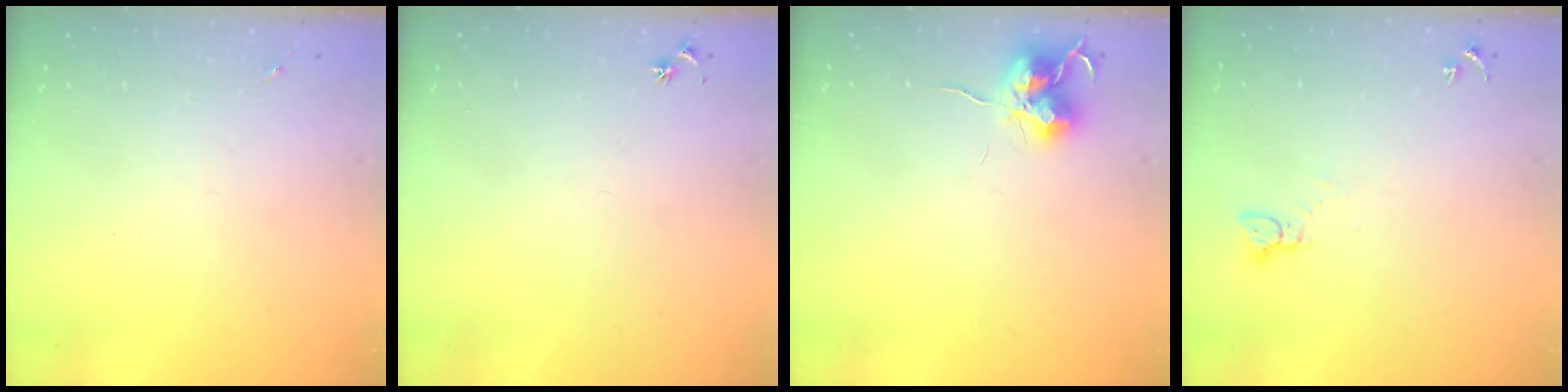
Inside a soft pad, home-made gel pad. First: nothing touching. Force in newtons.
{"total": 3.0, "press": 2.9, "slide": 0.3}
{"total": 10.9, "press": 10.8, "slide": 0.8}
{"total": 2.3, "press": 2.3, "slide": 0.2}